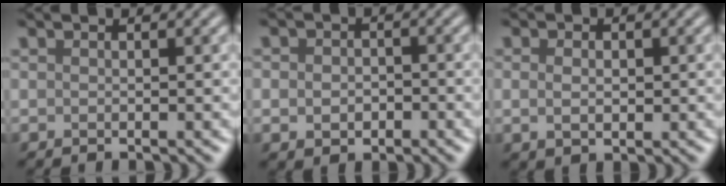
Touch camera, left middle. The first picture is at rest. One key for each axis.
{"total": 2.8, "fx": -0.5, "fy": 2.3, "fz": 1.6, "tx": -0.012, "ty": -0.008, "tz": -0.011}
{"total": 2.2, "fx": 0.1, "fy": 1.6, "fz": 1.5, "tx": -0.026, "ty": 0.002, "tz": 0.005}